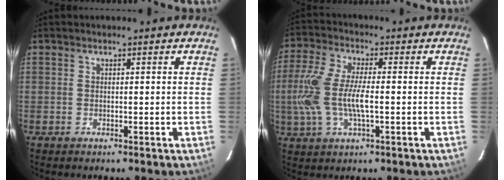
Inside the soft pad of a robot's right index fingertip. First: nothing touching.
{"total": 11.6, "force": [-1.2, 3.9, 10.9], "torque": [-0.237, 0.001, -0.025]}